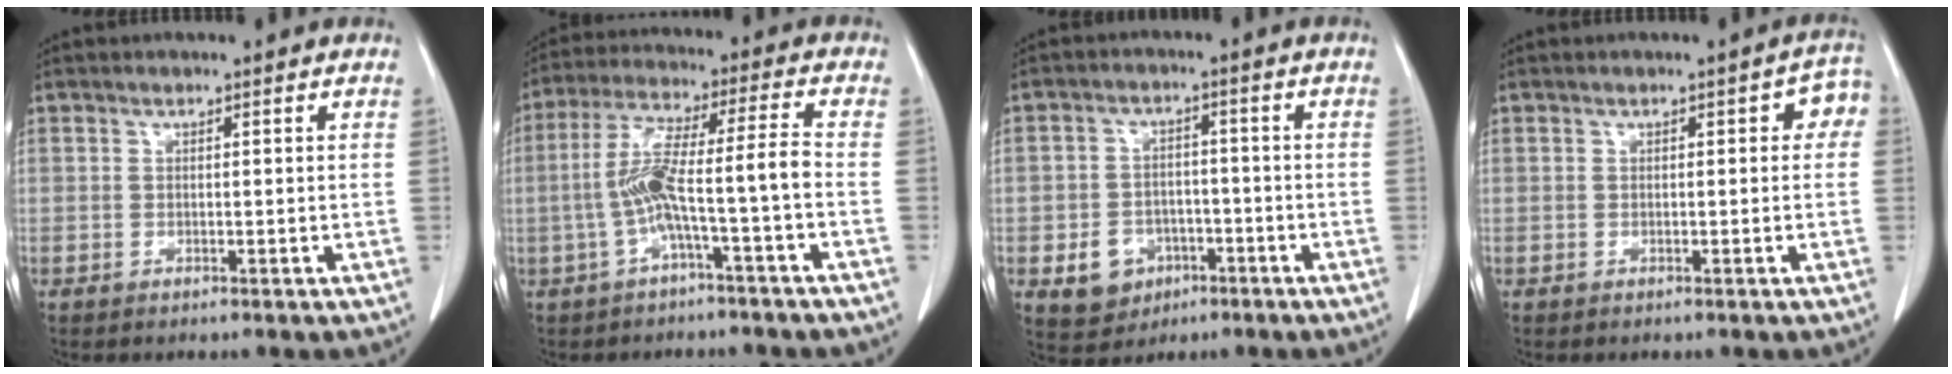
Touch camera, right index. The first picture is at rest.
{"total": 9.2, "force": [-2.7, -0.2, 8.8], "torque": [-0.175, 0.029, -0.048]}
{"total": 6.6, "force": [-2.7, 5.5, 2.6], "torque": [-0.050, 0.007, -0.031]}
{"total": 3.3, "force": [0.5, 1.7, 2.8], "torque": [-0.024, 0.019, 0.001]}